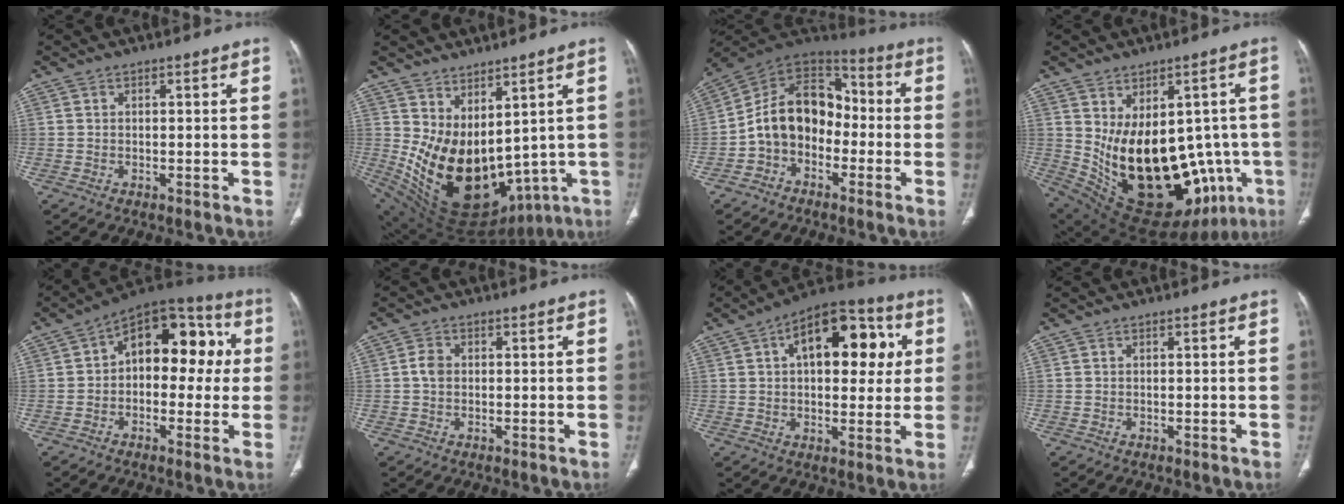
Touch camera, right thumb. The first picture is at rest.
{"total": 19.5, "force": [2.0, 12.0, 15.2], "torque": [-0.242, -0.046, 0.085]}
{"total": 14.0, "force": [-2.9, 10.4, 8.8], "torque": [-0.124, 0.064, -0.065]}
{"total": 25.4, "force": [-4.1, 14.5, 20.4], "torque": [-0.287, -0.016, -0.014]}
{"total": 16.2, "force": [1.8, 10.1, 12.5], "torque": [-0.117, 0.048, 0.012]}
{"total": 2.4, "force": [0.0, 1.8, 1.5], "torque": [-0.028, 0.003, -0.003]}
{"total": 18.6, "force": [5.0, 10.0, 14.9], "torque": [-0.164, 0.018, 0.064]}
{"total": 0.0}